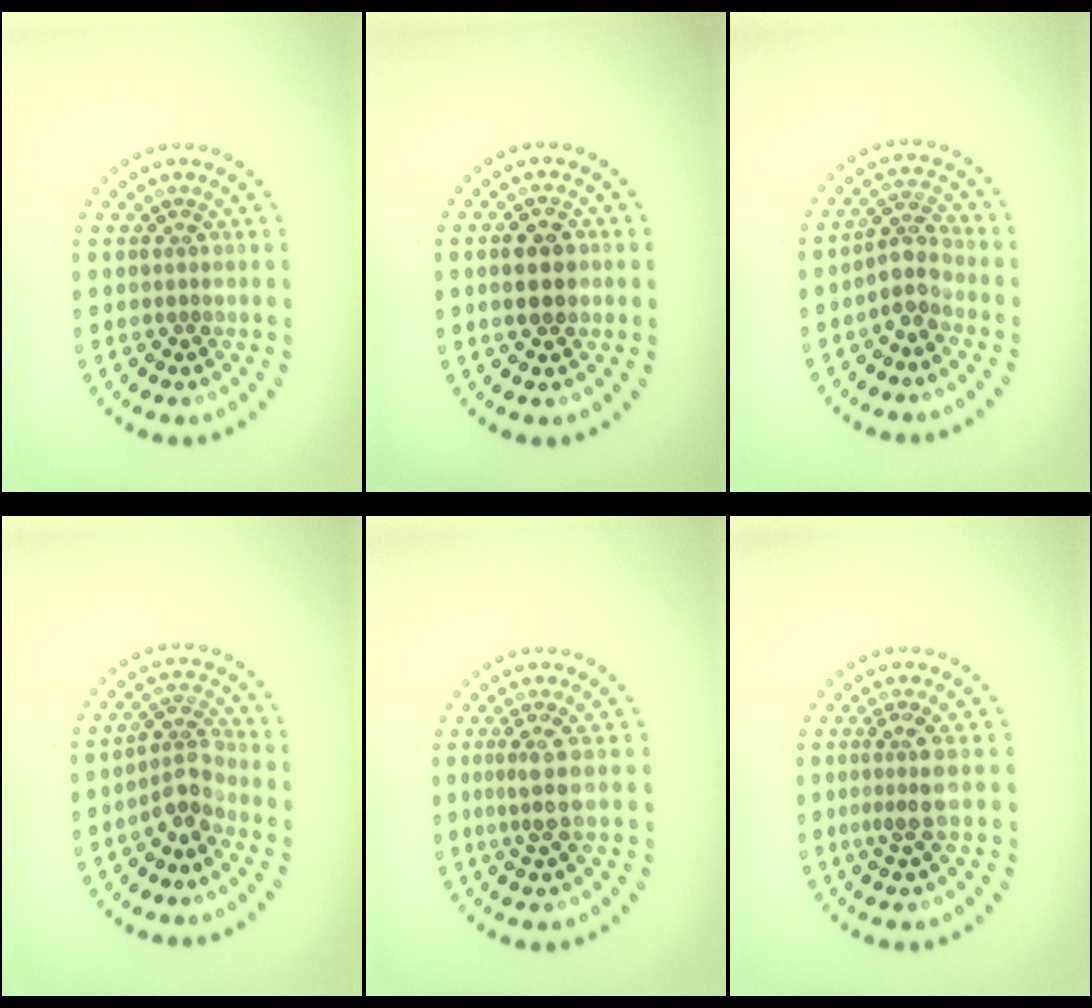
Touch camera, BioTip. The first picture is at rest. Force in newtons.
{"total": 3.6, "press": 3.6, "slide": 0.2}
{"total": 2.9, "press": 2.4, "slide": 1.7}
{"total": 2.7, "press": 2.1, "slide": 1.8}
{"total": 2.6, "press": 2.0, "slide": 1.6}
{"total": 2.6, "press": 1.9, "slide": 1.7}